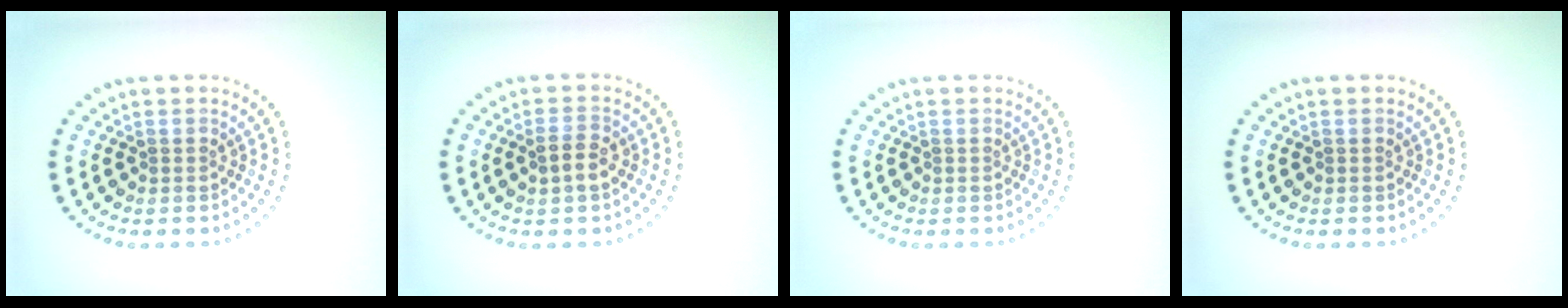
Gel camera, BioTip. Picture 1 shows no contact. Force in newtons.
{"total": 2.2, "press": 2.2, "slide": 0.3}
{"total": 0.0}
{"total": 0.0}